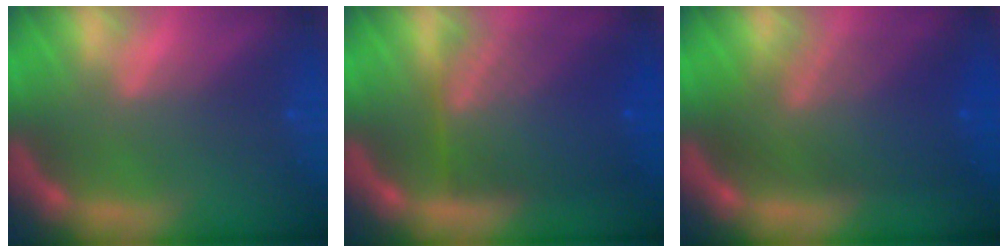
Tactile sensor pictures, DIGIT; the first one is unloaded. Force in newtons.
{"total": 10.1}
{"total": 9.0}